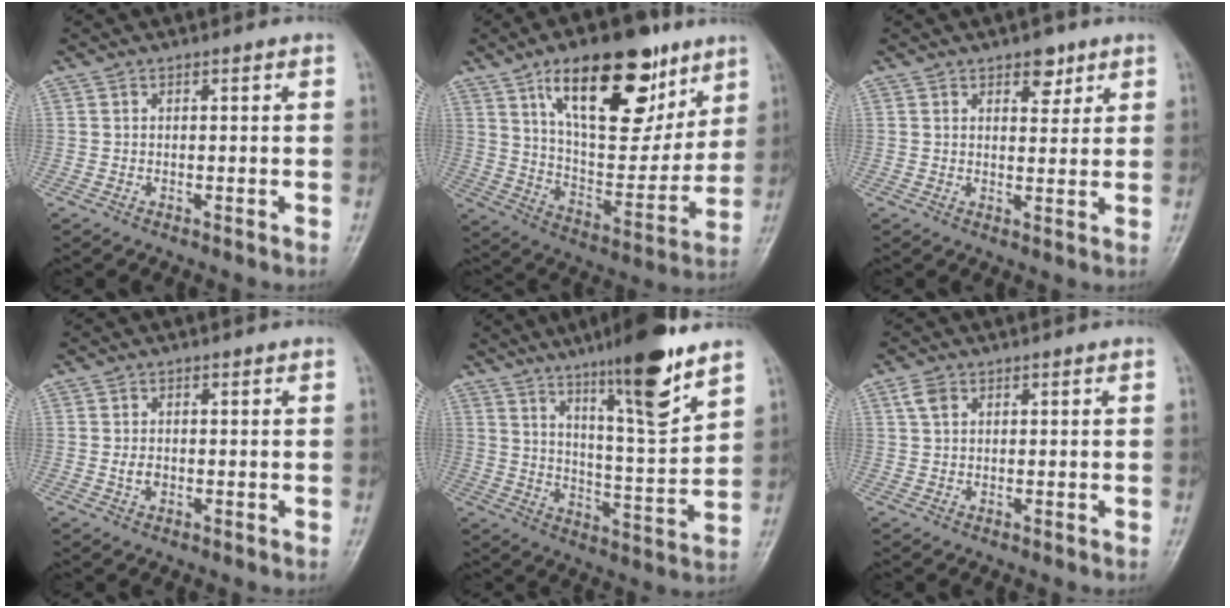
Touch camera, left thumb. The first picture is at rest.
{"total": 24.3, "force": [13.2, 11.2, 17.1], "torque": [-0.214, -0.046, 0.222]}
{"total": 4.2, "force": [2.7, 2.3, 2.4], "torque": [-0.009, -0.014, 0.036]}
{"total": 1.8, "force": [-0.1, 1.3, 1.2], "torque": [-0.021, 0.000, -0.002]}
{"total": 16.4, "force": [10.9, 2.1, 12.1], "torque": [-0.177, -0.066, 0.179]}
{"total": 2.4, "force": [1.1, 1.6, 1.5], "torque": [-0.029, 0.006, 0.023]}